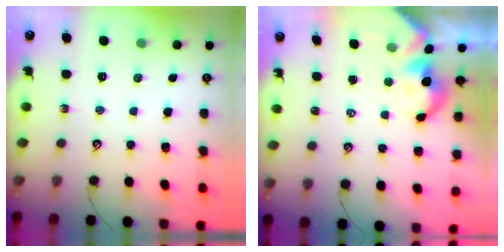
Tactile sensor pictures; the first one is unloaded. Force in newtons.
{"total": 2.0, "press": 2.0, "slide": 0.2}